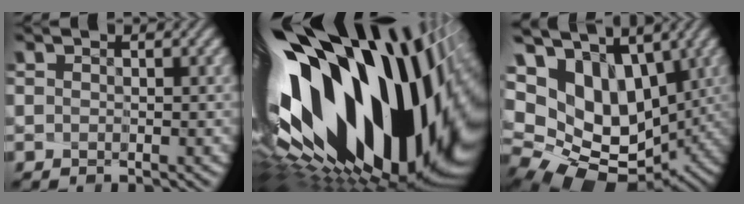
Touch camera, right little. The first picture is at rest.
{"total": 20.0, "force": [0.7, 10.5, 17.0], "torque": [-0.275, -0.084, 0.032]}
{"total": 16.3, "force": [2.5, 12.3, 10.3], "torque": [-0.216, 0.002, 0.064]}